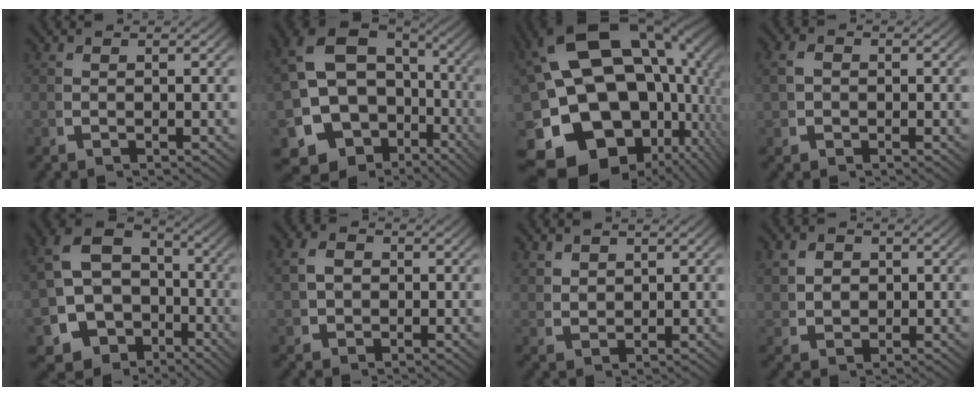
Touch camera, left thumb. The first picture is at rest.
{"total": 16.2, "force": [-3.4, 12.6, 9.5], "torque": [-0.207, -0.068, -0.034]}
{"total": 25.0, "force": [-2.2, 18.4, 16.8], "torque": [-0.313, -0.067, -0.028]}
{"total": 2.3, "force": [0.1, 2.0, 1.1], "torque": [-0.025, -0.004, 0.001]}
{"total": 15.8, "force": [-3.0, 13.3, 8.1], "torque": [-0.183, -0.060, -0.040]}
{"total": 3.4, "force": [0.6, 2.8, 1.8], "torque": [-0.038, -0.004, 0.011]}
{"total": 2.3, "force": [1.6, 1.4, 0.9], "torque": [-0.015, -0.007, 0.041]}
{"total": 3.8, "force": [1.1, 3.2, 1.8], "torque": [-0.038, -0.011, 0.027]}